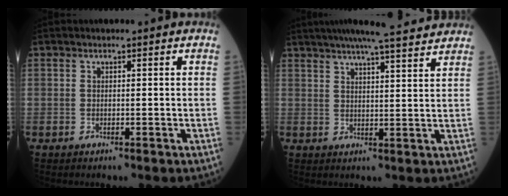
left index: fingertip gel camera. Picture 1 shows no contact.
{"total": 15.1, "force": [13.4, 0.9, 6.9], "torque": [-0.113, 0.023, 0.179]}